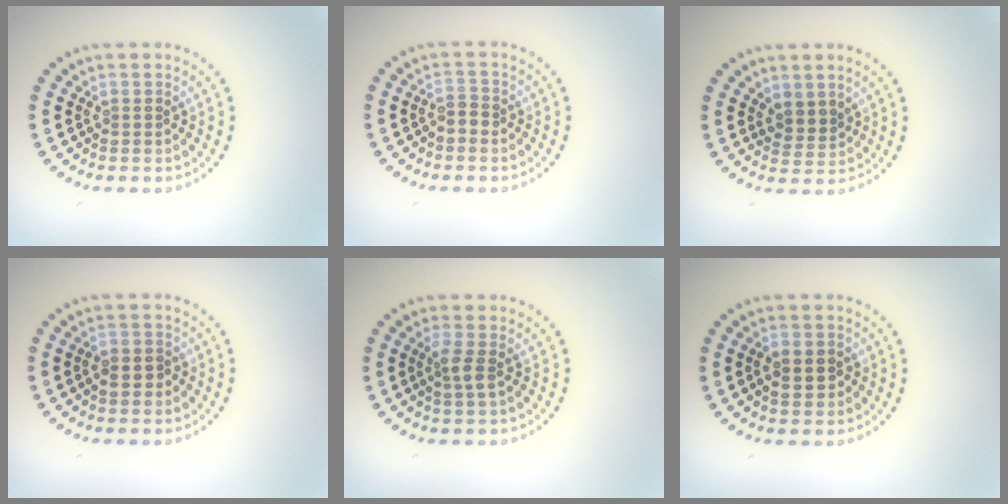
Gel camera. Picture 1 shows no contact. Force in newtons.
{"total": 1.2, "press": 1.1, "slide": 0.5}
{"total": 1.9, "press": 1.5, "slide": 1.2}
{"total": 1.5, "press": 1.4, "slide": 0.5}
{"total": 1.7, "press": 1.5, "slide": 0.7}
{"total": 2.5, "press": 2.5, "slide": 0.2}